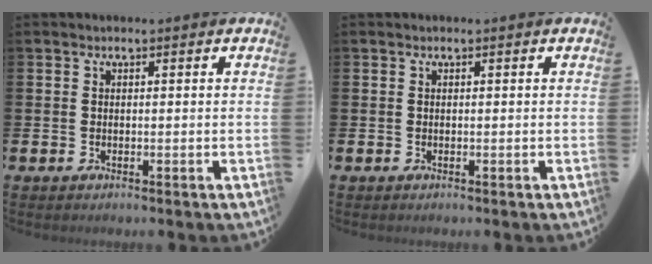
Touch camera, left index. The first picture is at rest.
{"total": 0.0}